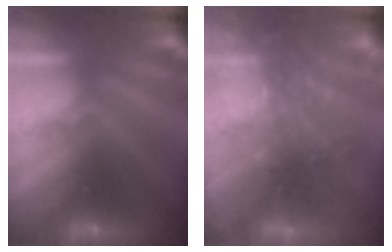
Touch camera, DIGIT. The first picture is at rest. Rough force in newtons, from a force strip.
{"total": 6.5}